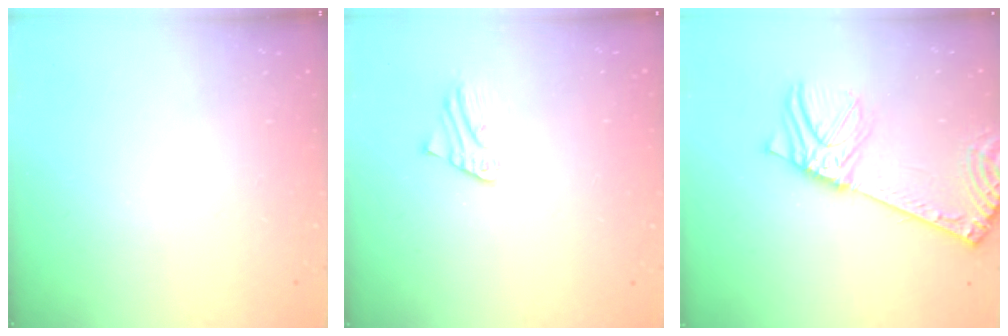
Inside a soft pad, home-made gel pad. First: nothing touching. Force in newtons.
{"total": 1.7, "press": 1.7, "slide": 0.1}
{"total": 11.0, "press": 10.6, "slide": 2.8}